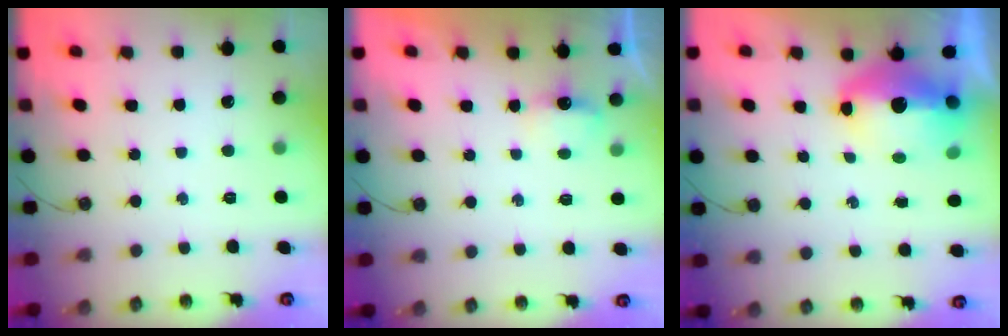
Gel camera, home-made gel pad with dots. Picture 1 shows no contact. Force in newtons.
{"total": 3.8, "press": 3.8, "slide": 0.5}
{"total": 11.0, "press": 11.0, "slide": 1.0}